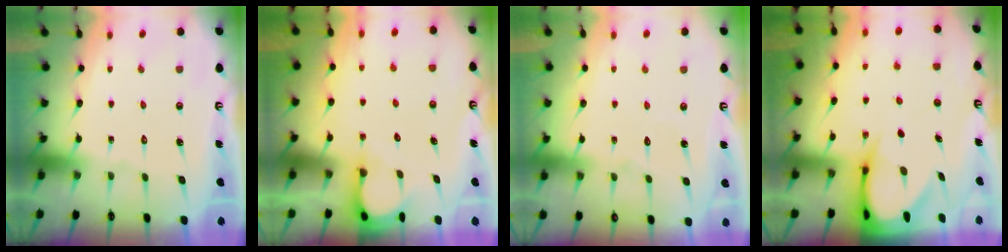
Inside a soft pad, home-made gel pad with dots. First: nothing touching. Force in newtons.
{"total": 3.2, "press": 3.2, "slide": 0.3}
{"total": 5.8, "press": 5.8, "slide": 0.4}
{"total": 6.2, "press": 6.1, "slide": 0.7}